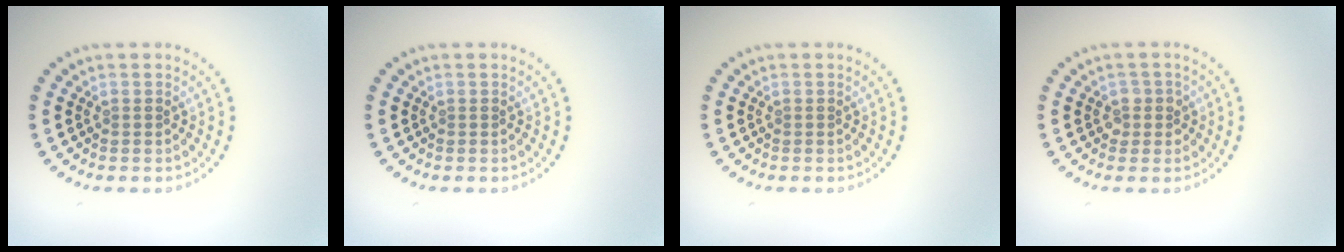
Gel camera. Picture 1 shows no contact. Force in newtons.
{"total": 0.0}
{"total": 0.0}
{"total": 1.4, "press": 1.3, "slide": 0.6}